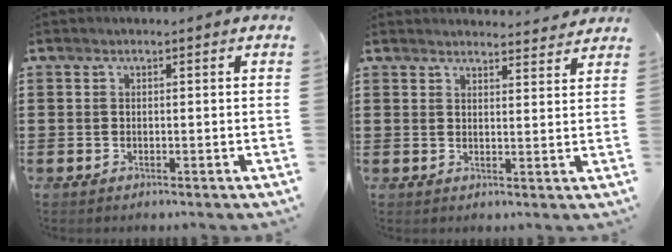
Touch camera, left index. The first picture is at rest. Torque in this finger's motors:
{"motor_torque": [1.05, -1.09, 0.18, 0.01]}